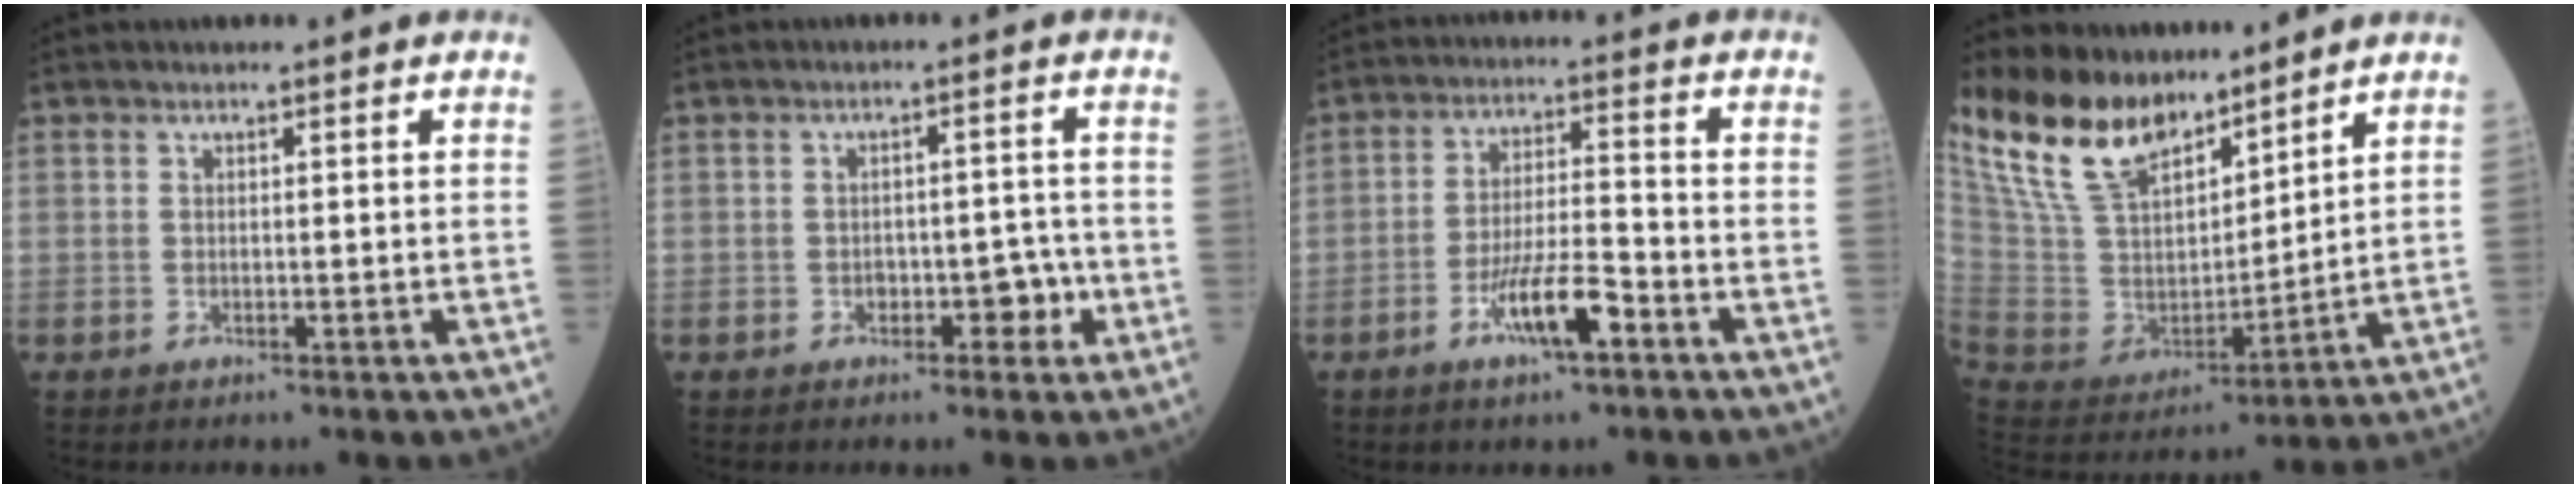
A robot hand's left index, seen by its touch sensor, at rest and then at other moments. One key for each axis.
{"total": 3.9, "fx": -1.7, "fy": 2.4, "fz": 2.7, "tx": -0.023, "ty": 0.020, "tz": -0.019}
{"total": 7.7, "fx": -4.2, "fy": 1.2, "fz": 6.3, "tx": -0.119, "ty": -0.001, "tz": -0.077}
{"total": 17.6, "fx": 13.9, "fy": 6.9, "fz": 8.3, "tx": -0.175, "ty": 0.018, "tz": 0.270}